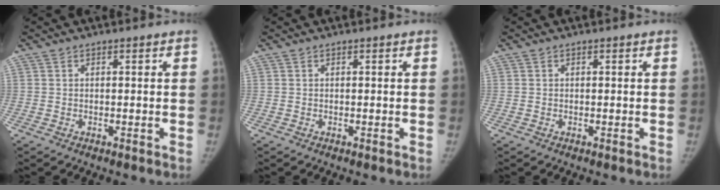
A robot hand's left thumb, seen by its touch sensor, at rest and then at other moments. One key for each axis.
{"total": 0.0}
{"total": 0.0}